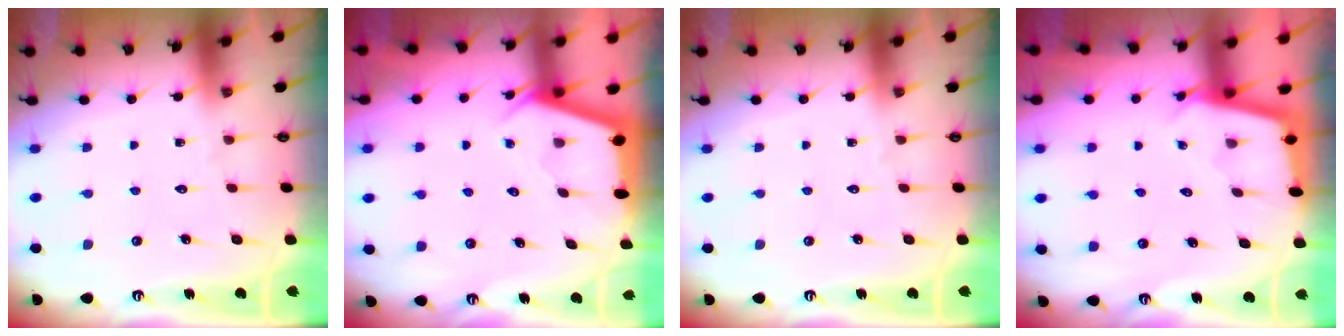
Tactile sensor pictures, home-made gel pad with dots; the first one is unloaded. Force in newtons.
{"total": 2.8, "press": 2.8, "slide": 0.4}
{"total": 0.0}
{"total": 2.4, "press": 2.4, "slide": 0.2}